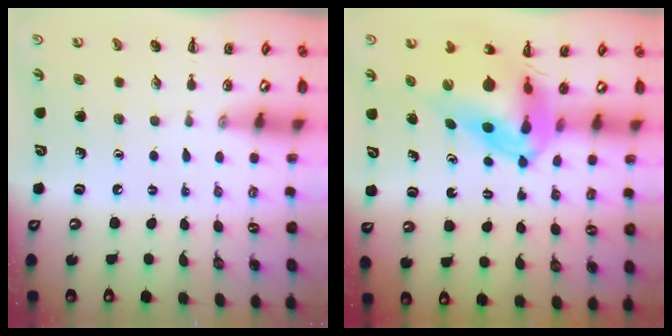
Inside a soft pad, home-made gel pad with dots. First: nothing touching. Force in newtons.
{"total": 9.3, "press": 8.8, "slide": 3.0}